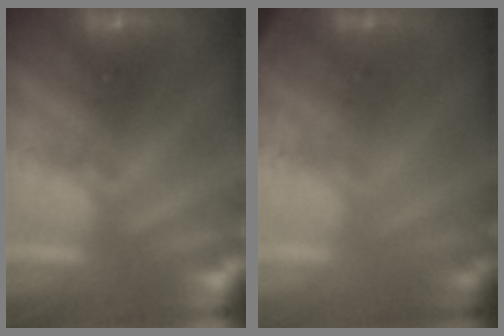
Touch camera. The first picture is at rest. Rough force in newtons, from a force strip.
{"total": 2.0}